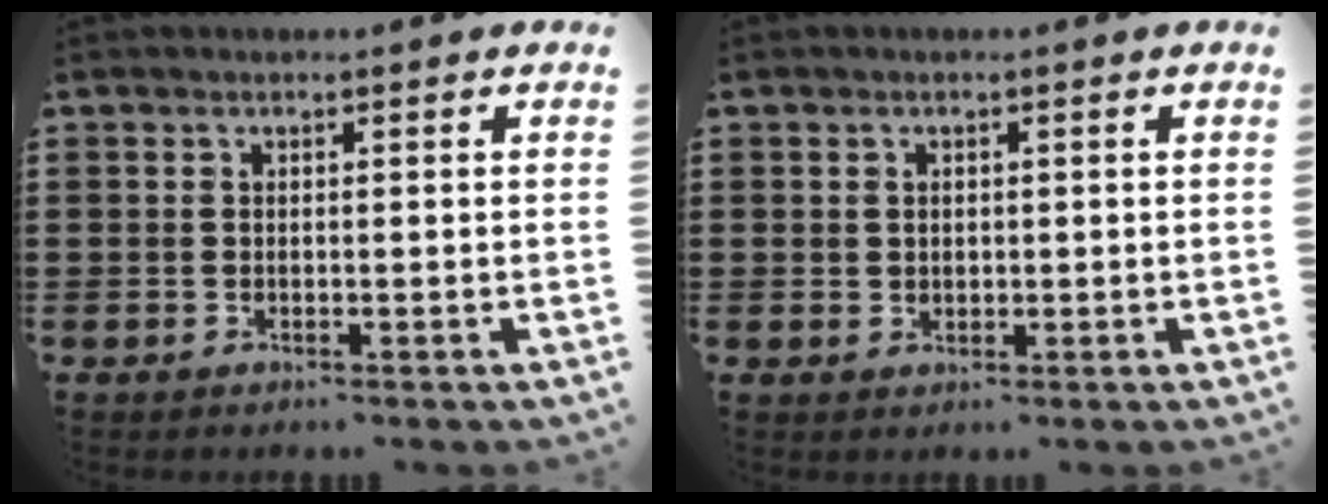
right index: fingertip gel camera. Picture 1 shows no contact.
{"total": 1.1, "force": [0.5, 0.9, 0.5], "torque": [-0.011, 0.004, 0.009]}